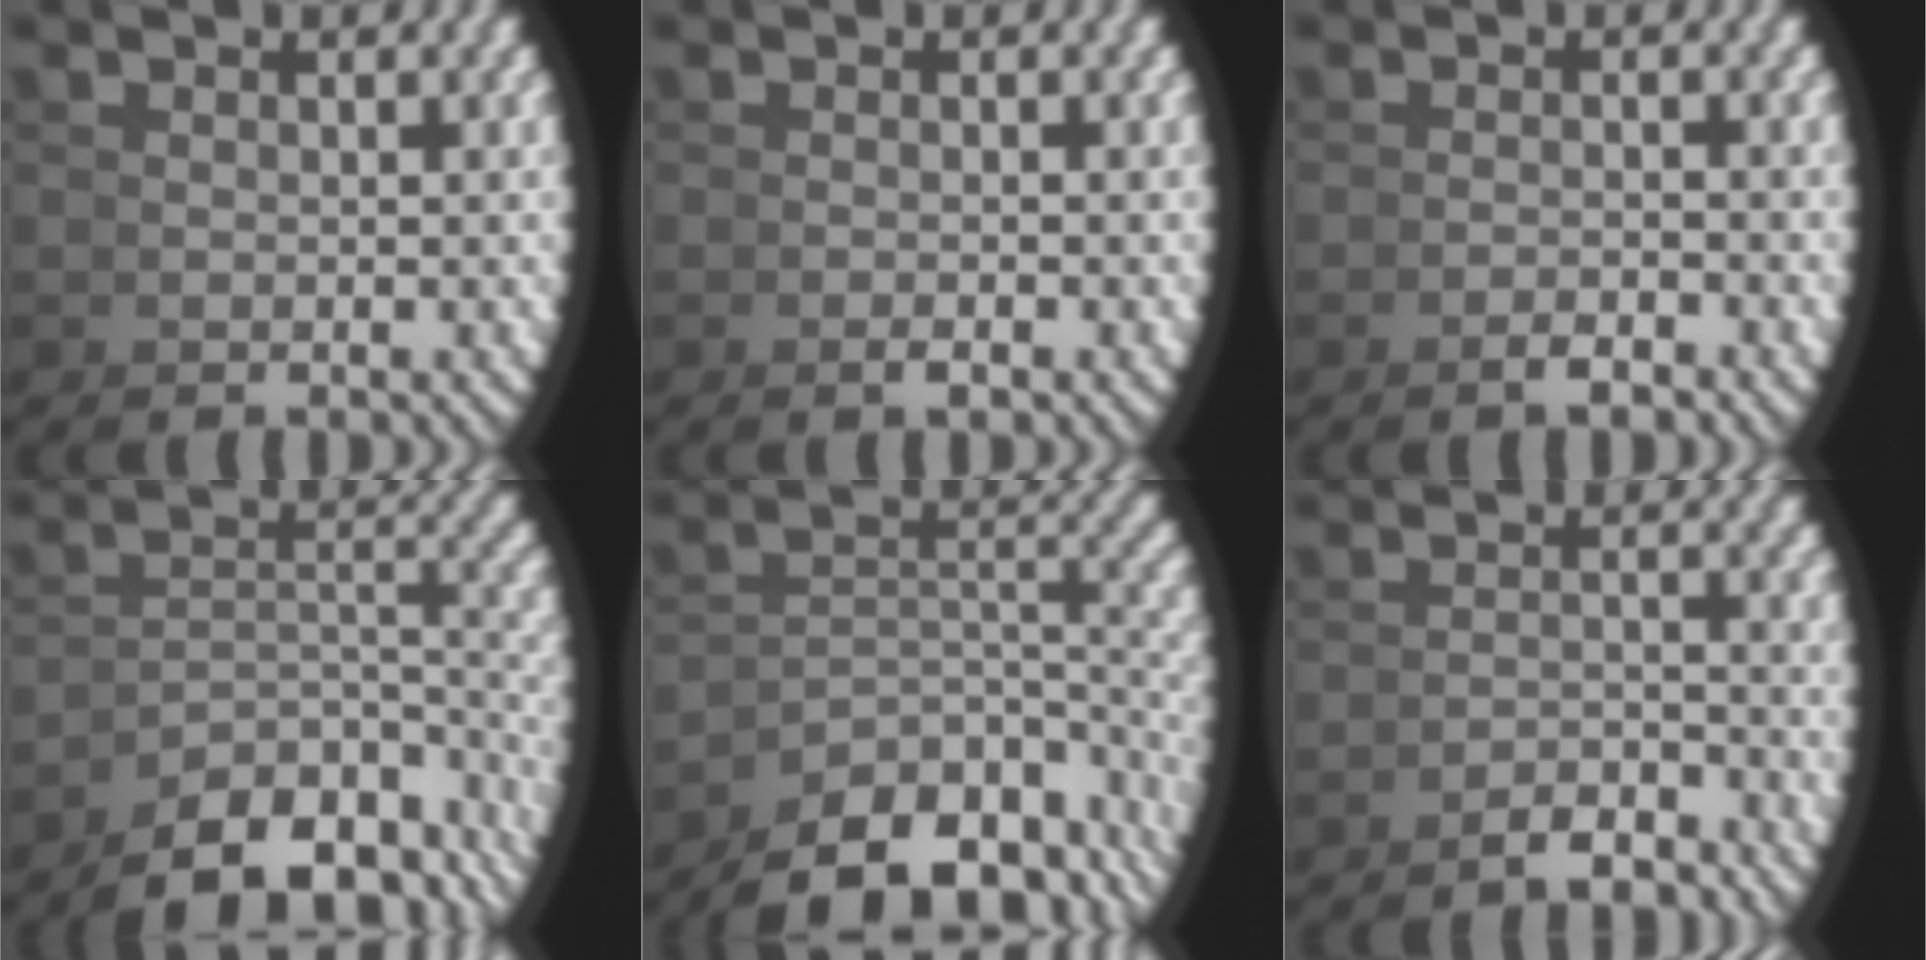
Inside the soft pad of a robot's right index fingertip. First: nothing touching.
{"total": 0.8, "force": [-0.6, -0.4, 0.3], "torque": [0.003, 0.003, -0.011]}
{"total": 1.7, "force": [-1.5, -0.7, 0.3], "torque": [0.014, 0.011, -0.031]}
{"total": 9.6, "force": [-6.3, 3.9, 6.1], "torque": [-0.088, -0.031, -0.079]}
{"total": 10.0, "force": [-5.7, 4.8, 6.7], "torque": [-0.101, -0.039, -0.070]}
{"total": 3.2, "force": [-3.0, -0.3, 1.0], "torque": [0.007, 0.007, -0.056]}